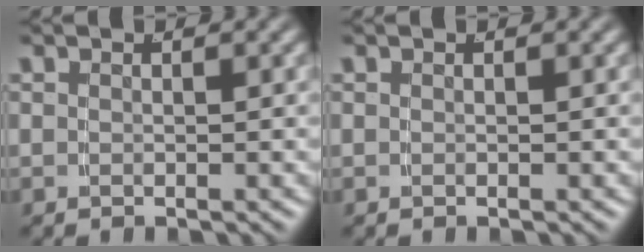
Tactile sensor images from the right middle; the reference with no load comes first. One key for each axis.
{"total": 0.0}